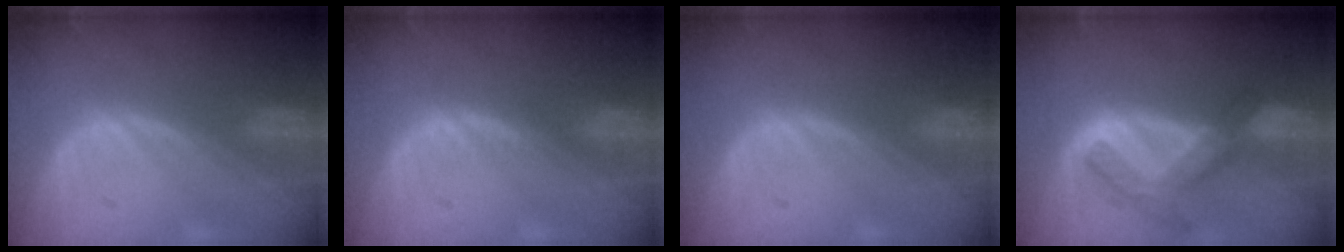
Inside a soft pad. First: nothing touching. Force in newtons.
{"total": 0.9, "press": 0.9, "slide": 0.2}
{"total": 0.0}
{"total": 7.6, "press": 6.5, "slide": 4.0}